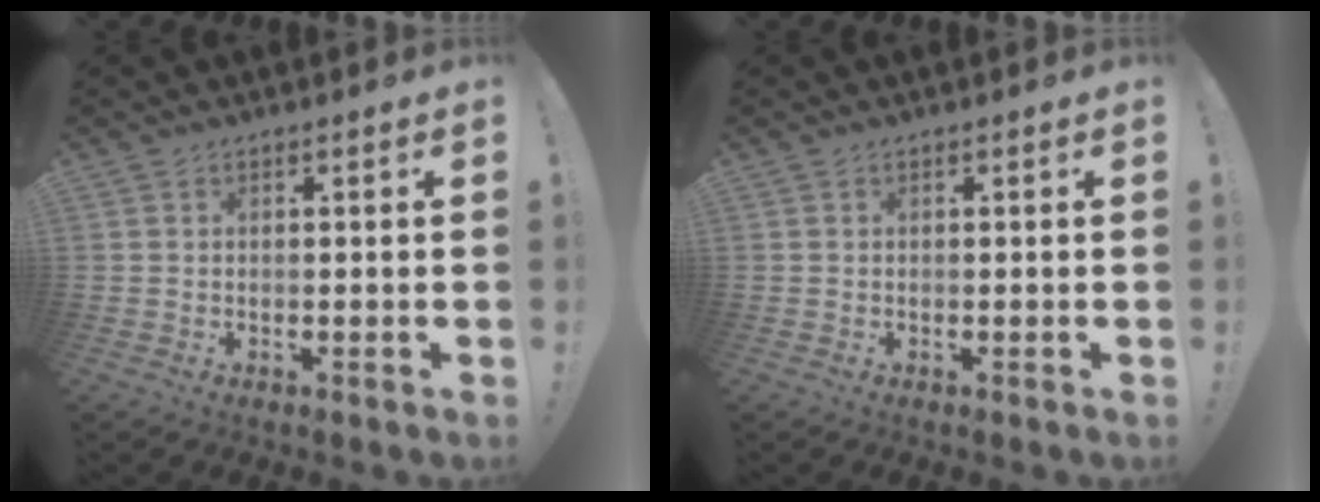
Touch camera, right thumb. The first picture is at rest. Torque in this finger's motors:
{"motor_torque": [0.00, 0.00, 0.01, -0.01, 0.00]}